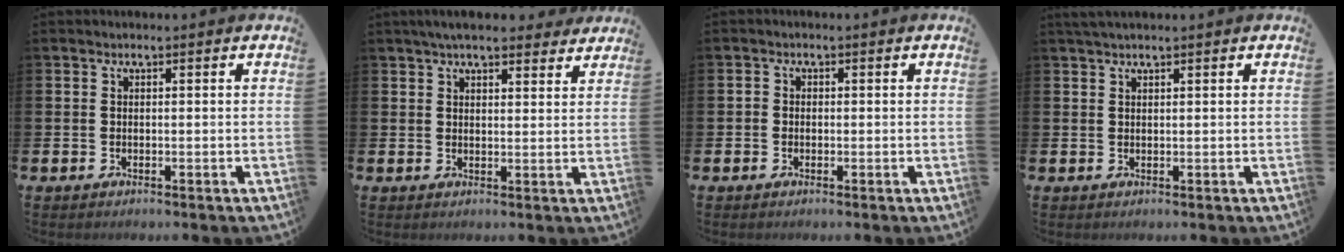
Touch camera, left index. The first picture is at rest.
{"total": 4.8, "force": [4.3, 1.2, 1.6], "torque": [-0.038, -0.012, 0.080]}
{"total": 1.0, "force": [-0.4, 0.8, 0.3], "torque": [0.000, 0.003, -0.012]}
{"total": 1.5, "force": [1.3, 0.1, 0.7], "torque": [-0.010, 0.002, 0.022]}